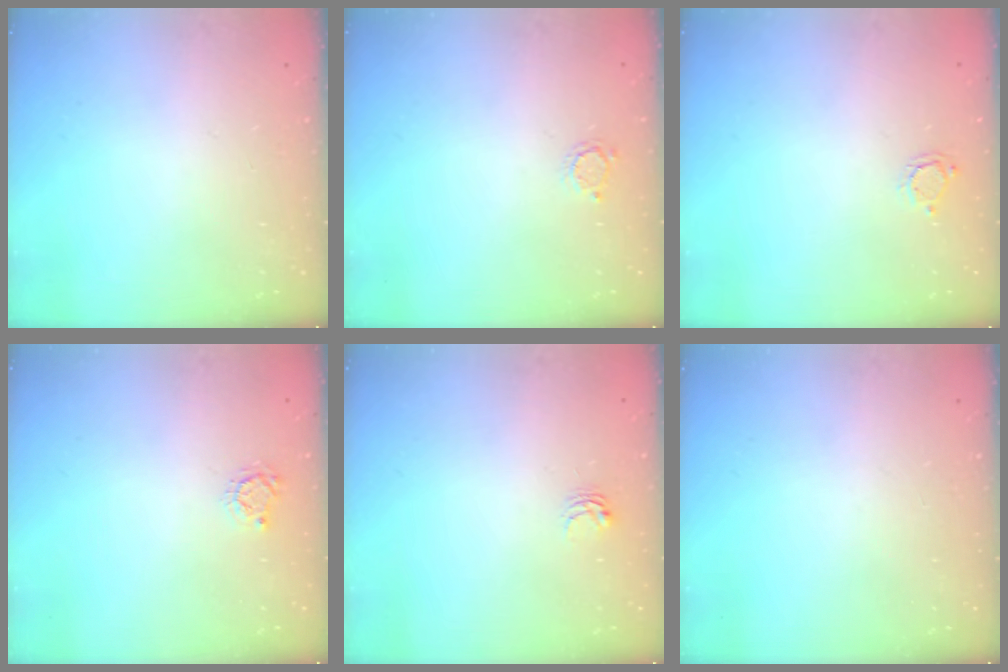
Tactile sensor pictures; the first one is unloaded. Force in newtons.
{"total": 2.6, "press": 2.6, "slide": 0.4}
{"total": 3.3, "press": 3.3, "slide": 0.3}
{"total": 3.3, "press": 3.2, "slide": 0.4}
{"total": 3.3, "press": 3.3, "slide": 0.2}
{"total": 0.0}